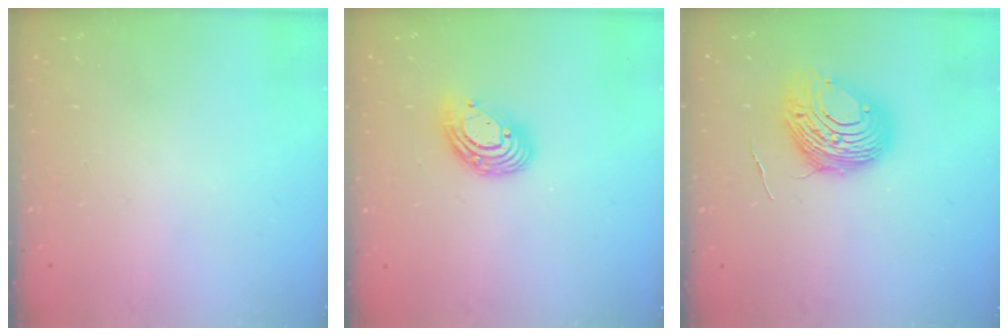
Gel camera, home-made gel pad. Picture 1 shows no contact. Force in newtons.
{"total": 10.5, "press": 10.4, "slide": 1.1}
{"total": 10.8, "press": 10.8, "slide": 1.1}